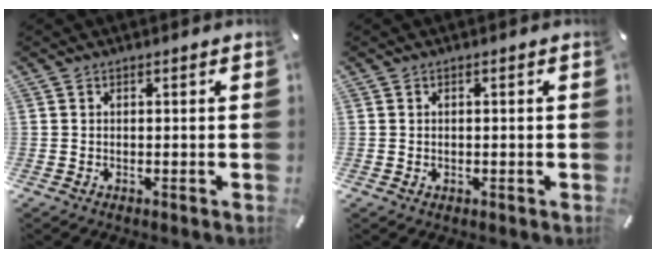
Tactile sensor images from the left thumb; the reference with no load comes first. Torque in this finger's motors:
{"motor_torque": [-0.02, -0.06, -0.06, 0.02, 0.03]}